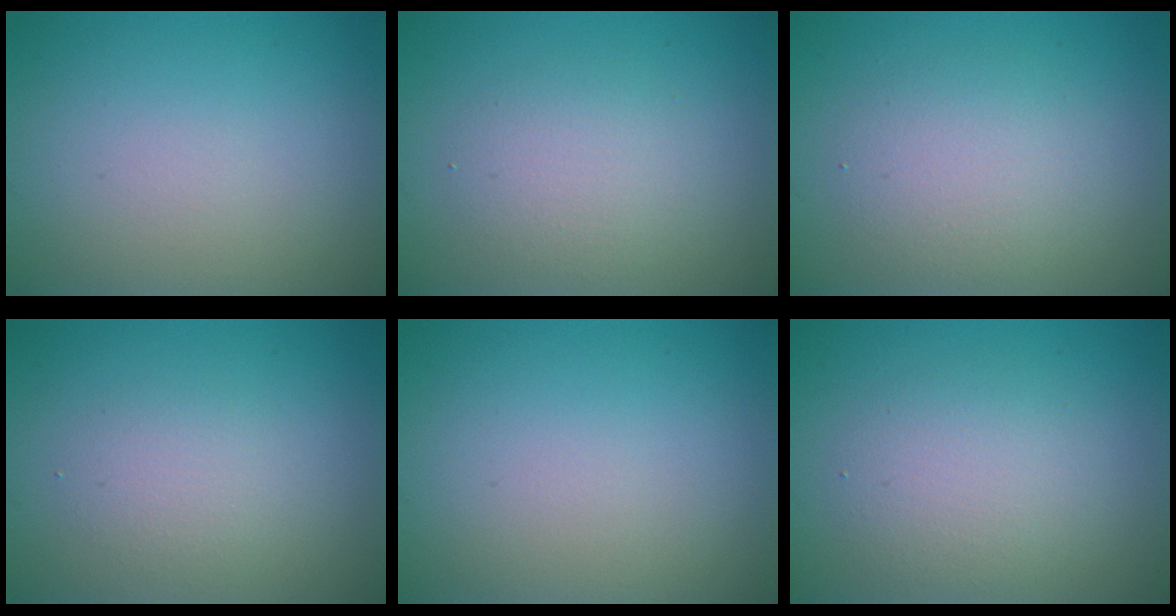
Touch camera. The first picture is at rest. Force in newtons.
{"total": 2.6, "press": 2.6, "slide": 0.3}
{"total": 3.3, "press": 3.3, "slide": 0.1}
{"total": 1.9, "press": 1.9, "slide": 0.1}
{"total": 0.0}
{"total": 3.2, "press": 3.2, "slide": 0.1}